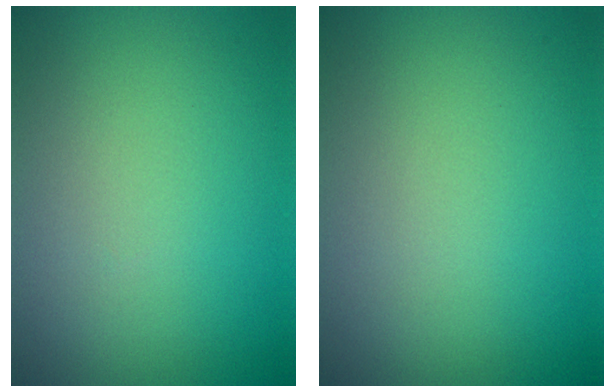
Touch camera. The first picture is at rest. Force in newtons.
{"total": 0.0}